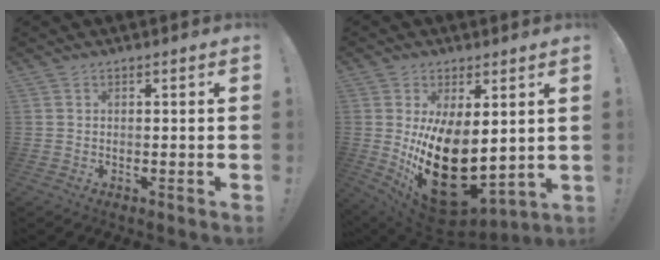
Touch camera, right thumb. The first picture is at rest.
{"total": 21.4, "force": [-1.1, 12.2, 17.5], "torque": [-0.295, -0.018, 0.008]}